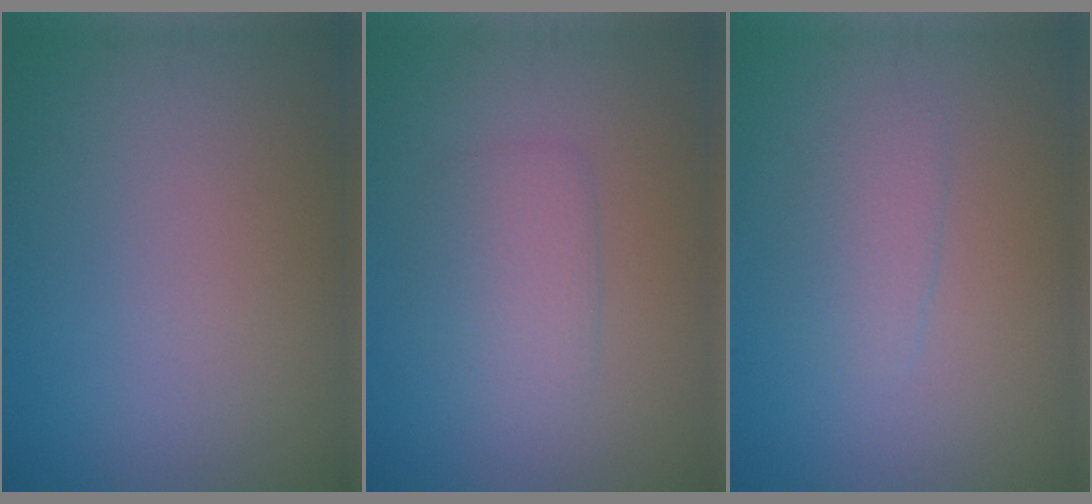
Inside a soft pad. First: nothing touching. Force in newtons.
{"total": 2.3, "press": 2.3, "slide": 0.1}
{"total": 1.8, "press": 1.8, "slide": 0.2}